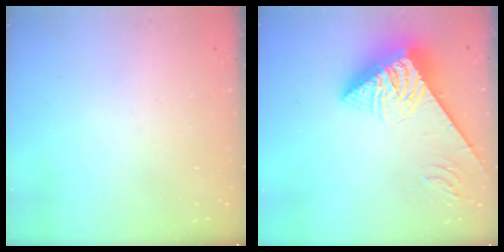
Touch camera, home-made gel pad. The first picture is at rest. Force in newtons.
{"total": 7.1, "press": 7.1, "slide": 0.9}